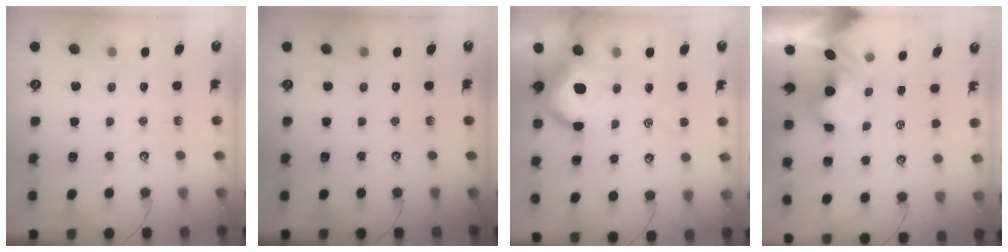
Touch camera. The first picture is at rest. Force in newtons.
{"total": 0.0}
{"total": 11.1, "press": 11.0, "slide": 1.4}
{"total": 1.8, "press": 1.7, "slide": 0.7}